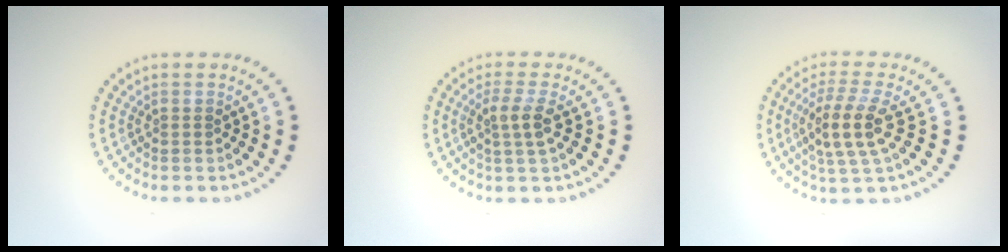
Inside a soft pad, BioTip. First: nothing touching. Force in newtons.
{"total": 2.3, "press": 2.1, "slide": 1.0}
{"total": 4.1, "press": 3.6, "slide": 1.9}